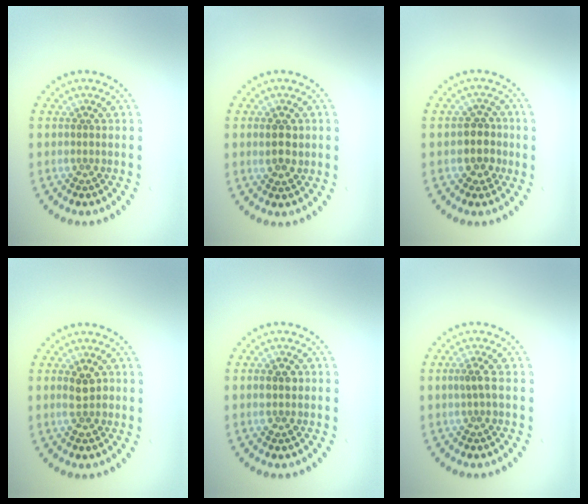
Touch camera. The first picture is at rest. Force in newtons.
{"total": 2.3, "press": 2.3, "slide": 0.4}
{"total": 2.6, "press": 2.3, "slide": 1.1}
{"total": 2.1, "press": 2.1, "slide": 0.2}
{"total": 1.2, "press": 1.2, "slide": 0.1}
{"total": 1.3, "press": 1.2, "slide": 0.6}